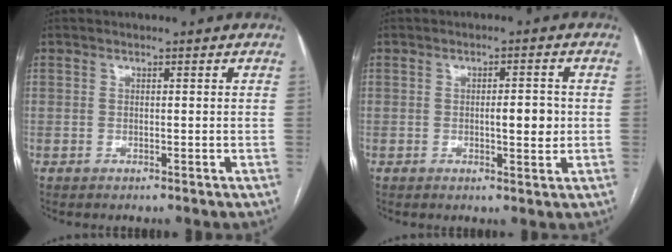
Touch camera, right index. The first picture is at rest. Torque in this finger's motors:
{"motor_torque": [0.74, -0.18, 0.37, 0.07]}